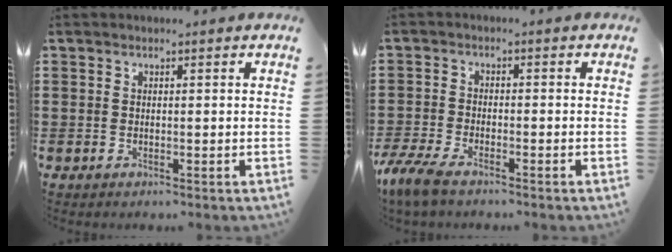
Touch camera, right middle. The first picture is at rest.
{"total": 4.7, "force": [-3.9, 1.0, 2.4], "torque": [-0.075, -0.009, -0.084]}